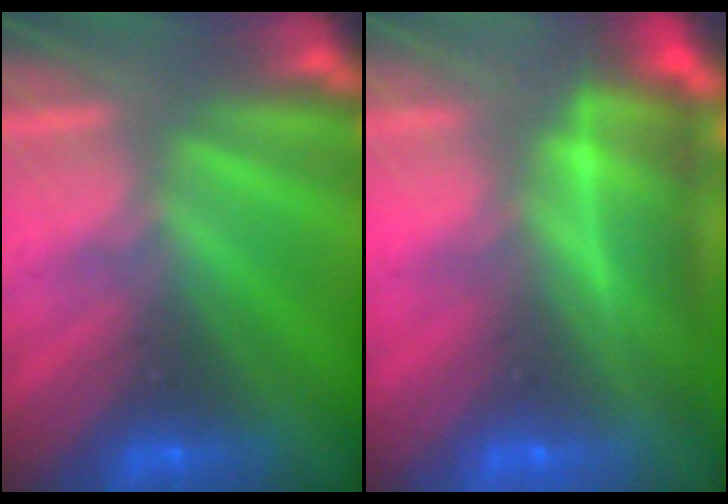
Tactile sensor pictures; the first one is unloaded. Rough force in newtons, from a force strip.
{"total": 7.1}